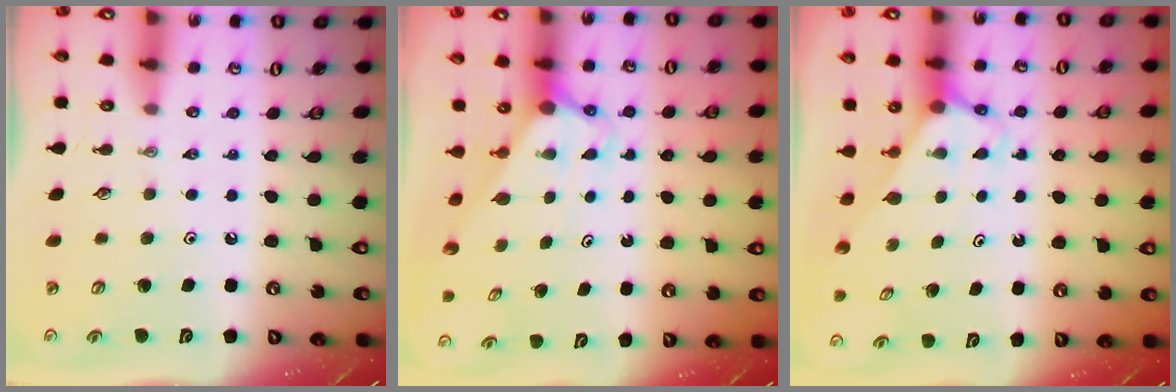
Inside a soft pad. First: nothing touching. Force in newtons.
{"total": 2.9, "press": 2.9, "slide": 0.0}
{"total": 2.6, "press": 2.6, "slide": 0.2}